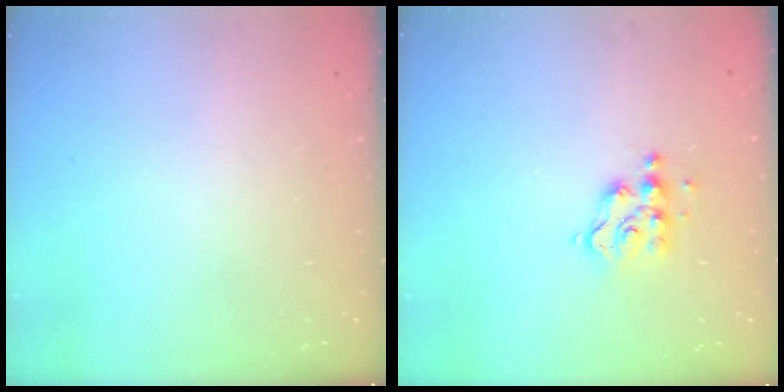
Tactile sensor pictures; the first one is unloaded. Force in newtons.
{"total": 6.3, "press": 6.3, "slide": 0.2}